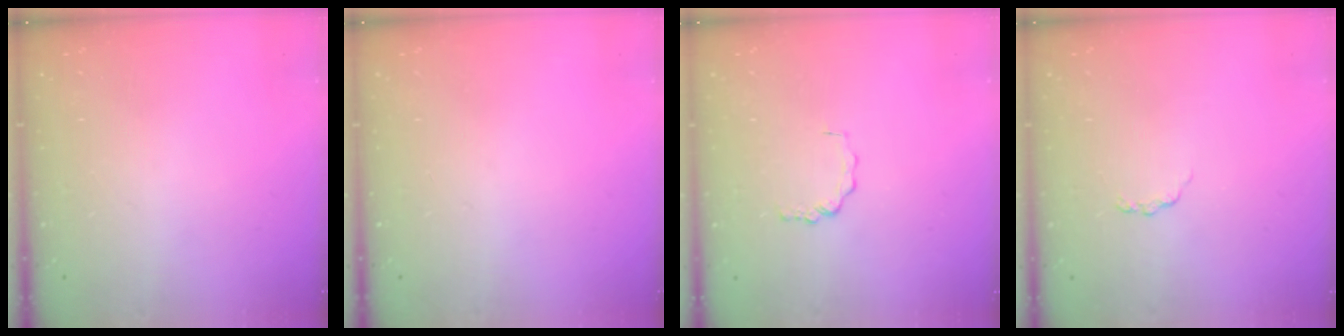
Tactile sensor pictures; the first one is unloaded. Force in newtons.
{"total": 0.0}
{"total": 1.8, "press": 1.8, "slide": 0.3}
{"total": 2.8, "press": 2.7, "slide": 0.4}